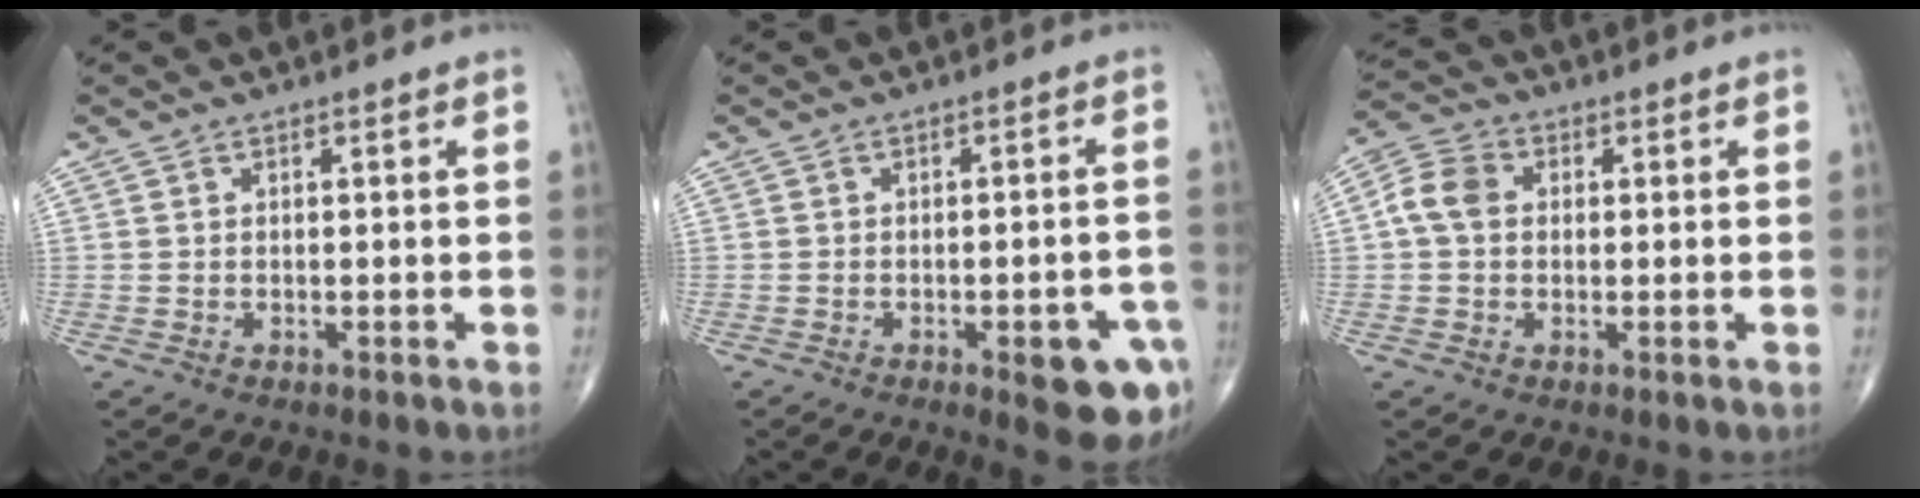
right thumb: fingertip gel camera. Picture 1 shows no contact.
{"total": 9.4, "force": [-4.0, 3.0, 7.9], "torque": [-0.079, 0.014, -0.041]}
{"total": 6.2, "force": [0.5, 4.8, 3.8], "torque": [-0.071, 0.018, 0.002]}